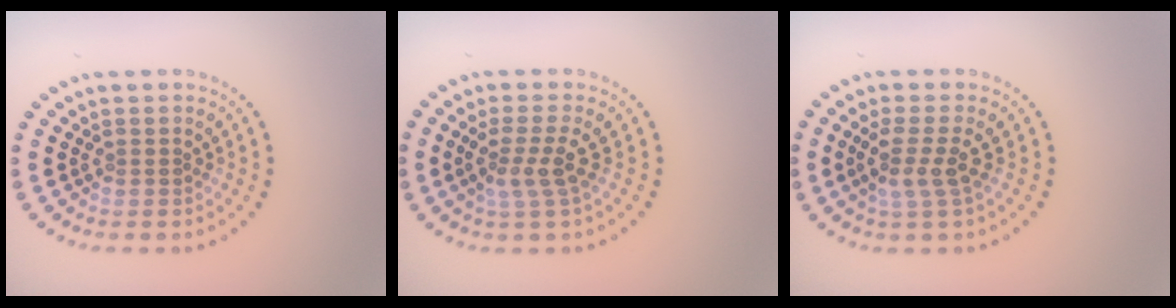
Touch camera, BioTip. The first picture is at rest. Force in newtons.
{"total": 2.7, "press": 2.1, "slide": 1.7}
{"total": 2.6, "press": 2.0, "slide": 1.6}